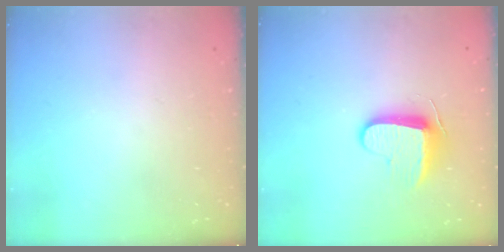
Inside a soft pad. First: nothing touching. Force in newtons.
{"total": 8.9, "press": 8.9, "slide": 0.8}